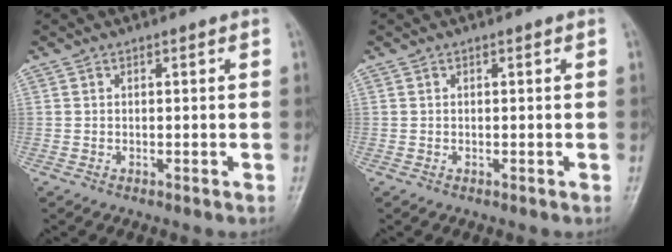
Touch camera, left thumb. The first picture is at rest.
{"total": 0.0}